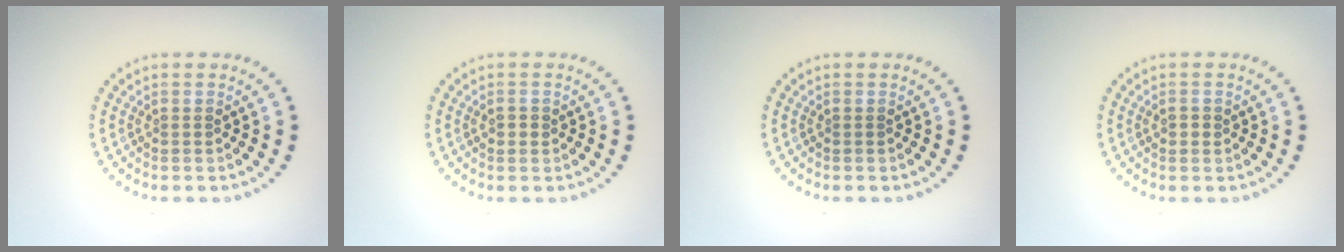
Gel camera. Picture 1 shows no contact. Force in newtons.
{"total": 0.9, "press": 0.9, "slide": 0.1}
{"total": 0.0}
{"total": 0.9, "press": 0.9, "slide": 0.1}